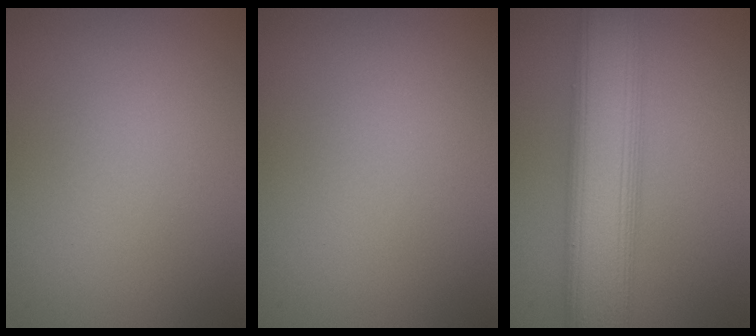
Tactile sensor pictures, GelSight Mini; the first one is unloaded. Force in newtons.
{"total": 0.0}
{"total": 9.4, "press": 9.4, "slide": 0.3}